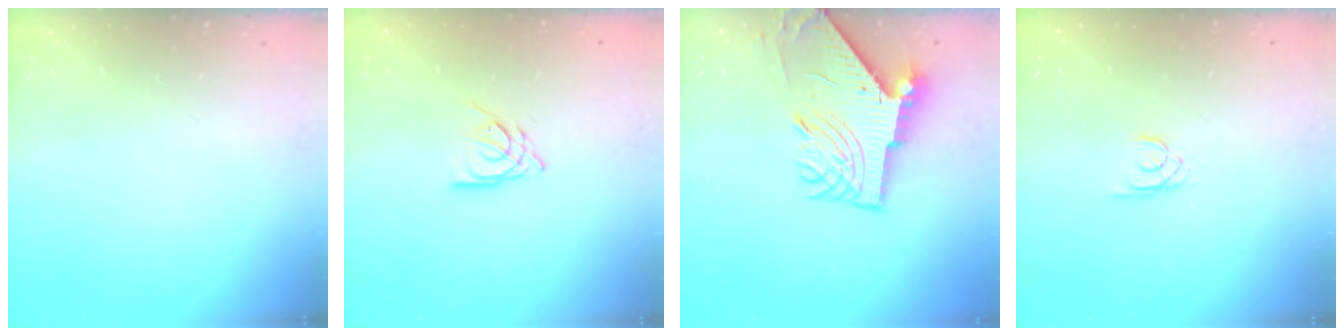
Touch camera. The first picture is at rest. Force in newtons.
{"total": 7.2, "press": 7.2, "slide": 0.7}
{"total": 11.4, "press": 11.3, "slide": 1.2}
{"total": 1.3, "press": 1.3, "slide": 0.1}